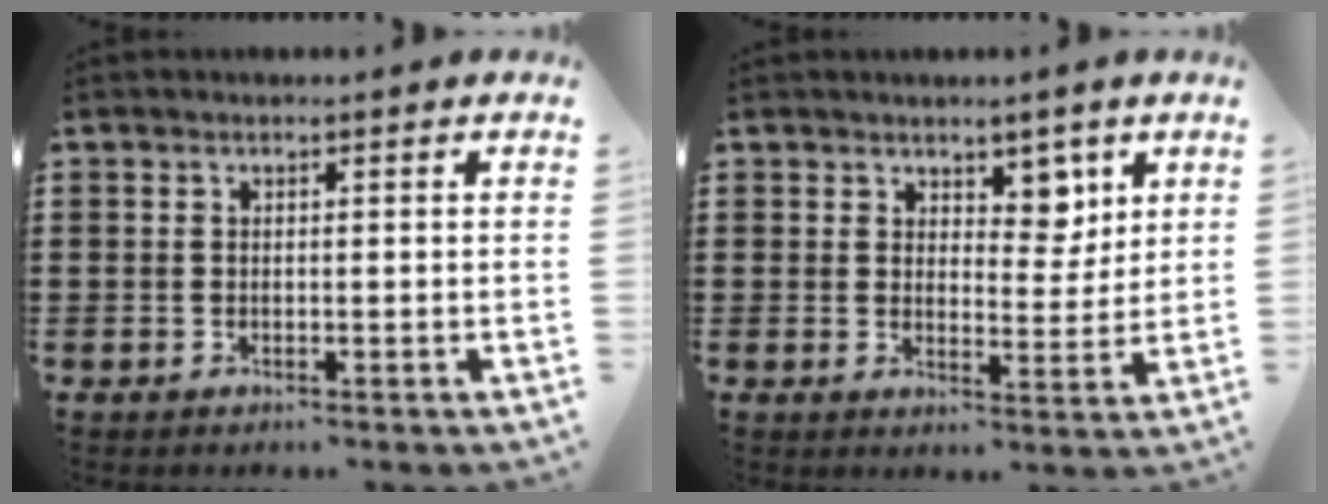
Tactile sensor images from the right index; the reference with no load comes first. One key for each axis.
{"total": 4.8, "fx": 3.3, "fy": 3.1, "fz": 1.5, "tx": -0.022, "ty": -0.008, "tz": 0.056}